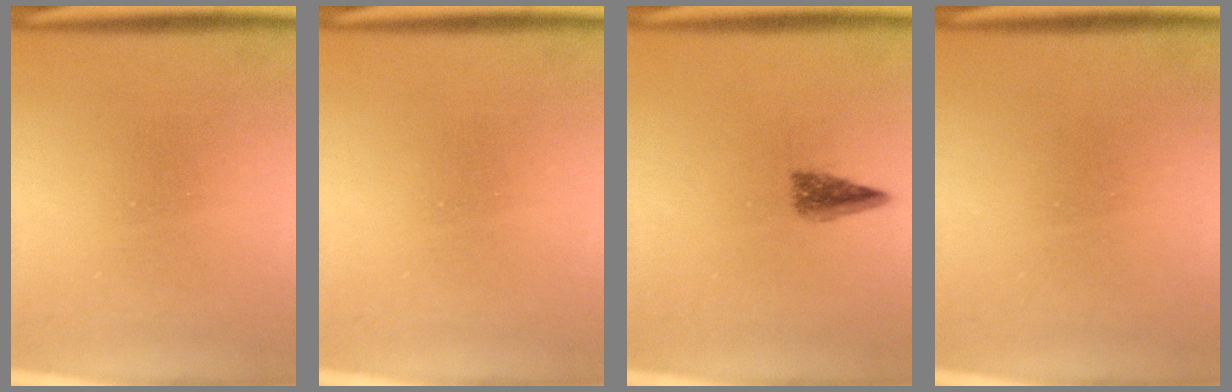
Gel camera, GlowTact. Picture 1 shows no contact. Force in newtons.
{"total": 0.0}
{"total": 2.7}
{"total": 1.6}